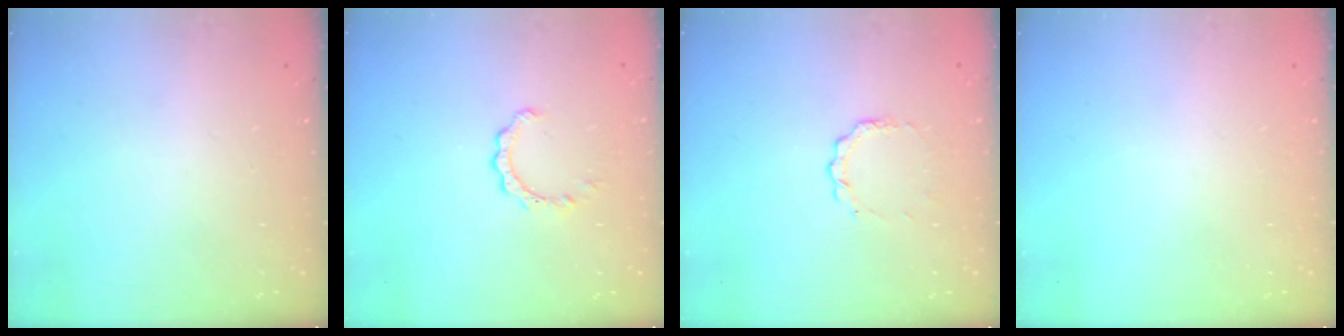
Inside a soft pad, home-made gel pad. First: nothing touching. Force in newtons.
{"total": 2.4, "press": 2.4, "slide": 0.3}
{"total": 4.5, "press": 4.5, "slide": 0.3}
{"total": 0.0}